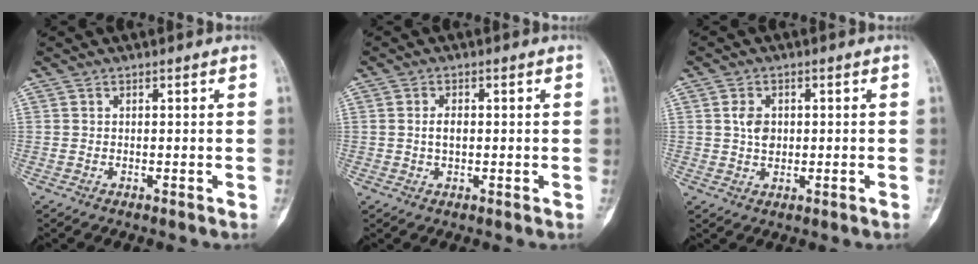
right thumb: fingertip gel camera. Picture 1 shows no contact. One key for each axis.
{"total": 2.3, "fx": 0.0, "fy": 1.4, "fz": 1.9, "tx": -0.034, "ty": 0.002, "tz": -0.002}
{"total": 3.7, "fx": 0.4, "fy": 2.7, "fz": 2.5, "tx": -0.034, "ty": 0.000, "tz": 0.006}